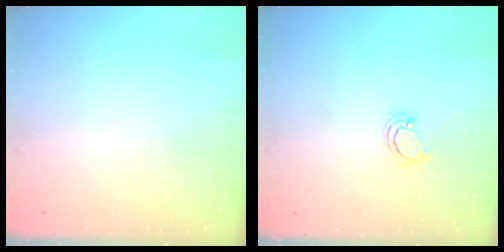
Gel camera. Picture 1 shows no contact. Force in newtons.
{"total": 2.5, "press": 2.4, "slide": 0.2}